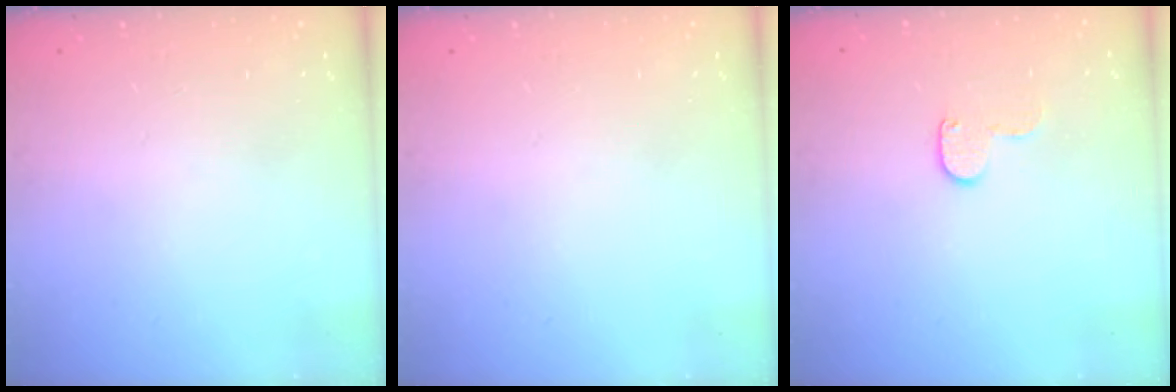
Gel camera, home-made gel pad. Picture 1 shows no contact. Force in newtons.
{"total": 0.0}
{"total": 4.5, "press": 4.5, "slide": 0.5}